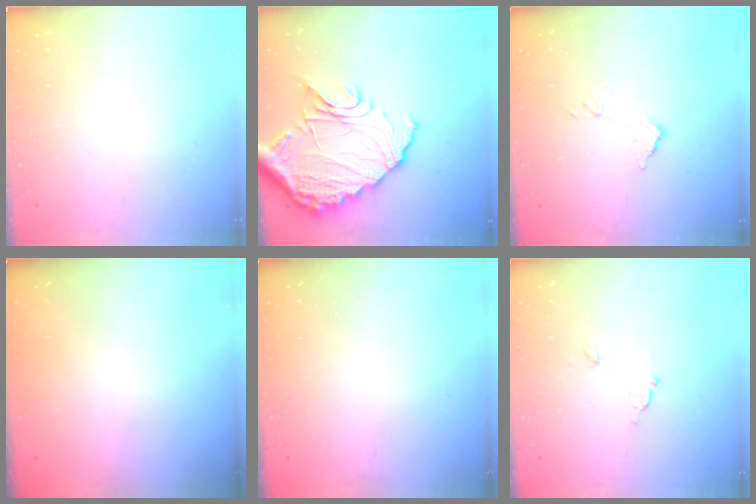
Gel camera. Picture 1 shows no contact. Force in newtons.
{"total": 21.3, "press": 21.2, "slide": 1.7}
{"total": 5.9, "press": 5.9, "slide": 0.3}
{"total": 3.0, "press": 3.0, "slide": 0.1}
{"total": 3.2, "press": 3.2, "slide": 0.1}
{"total": 6.1, "press": 6.1, "slide": 0.3}